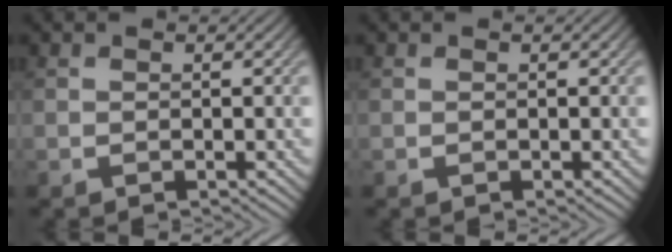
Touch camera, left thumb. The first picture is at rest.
{"total": 0.0}